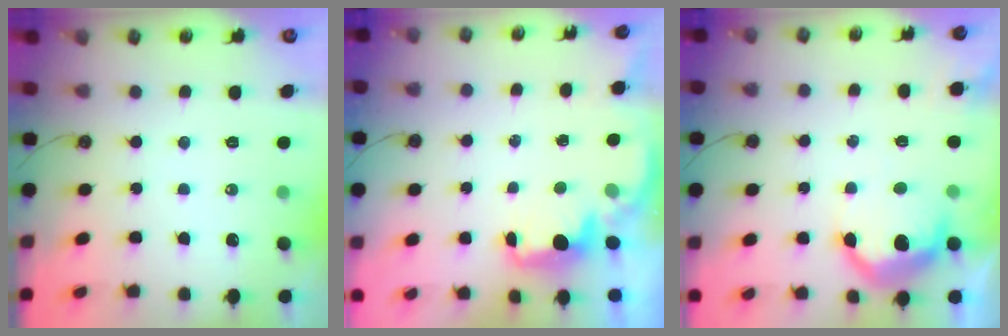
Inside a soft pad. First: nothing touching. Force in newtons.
{"total": 2.2, "press": 2.1, "slide": 0.6}
{"total": 12.1, "press": 12.0, "slide": 0.7}